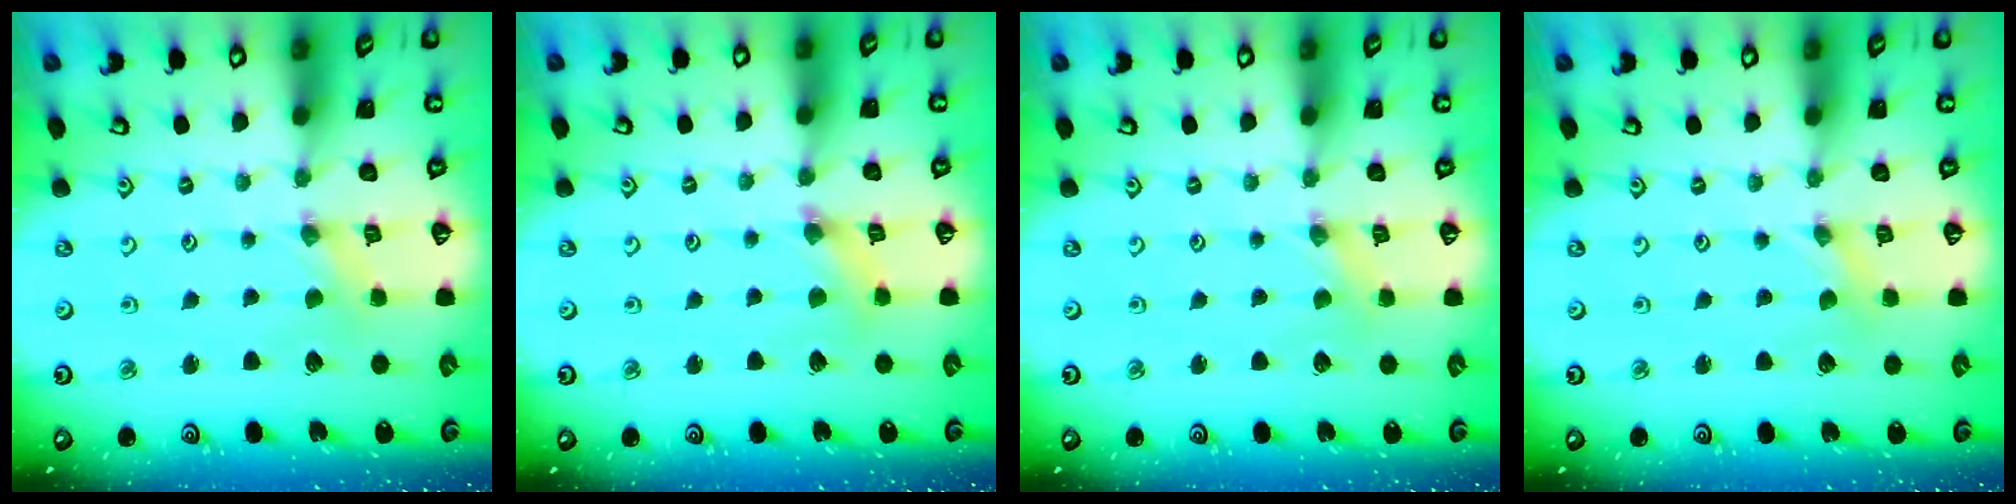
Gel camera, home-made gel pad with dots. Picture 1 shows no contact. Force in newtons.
{"total": 3.2, "press": 3.2, "slide": 0.4}
{"total": 0.0}
{"total": 0.0}